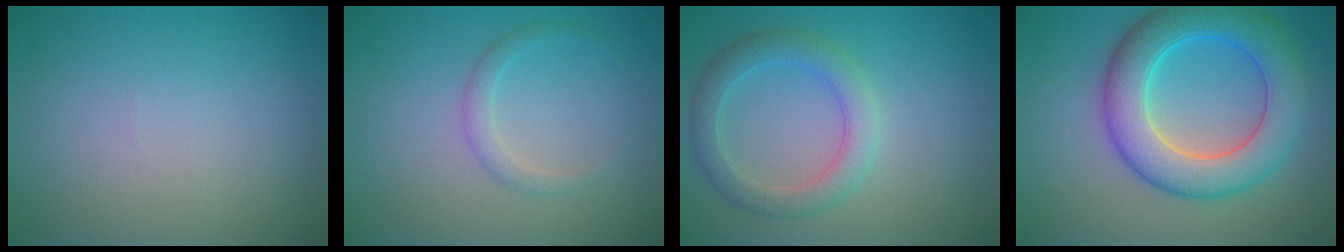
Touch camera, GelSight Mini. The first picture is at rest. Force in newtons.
{"total": 1.5, "press": 1.5, "slide": 0.1}
{"total": 3.6, "press": 3.6, "slide": 0.2}
{"total": 8.3, "press": 8.3, "slide": 0.2}